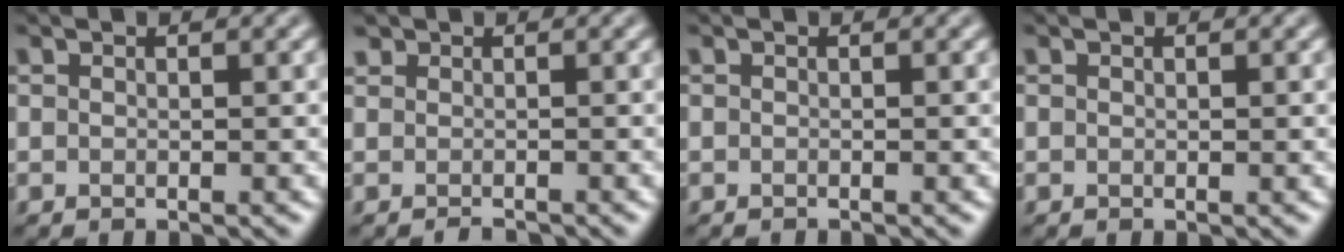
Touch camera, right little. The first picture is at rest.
{"total": 0.9, "force": [-0.4, 0.8, 0.2], "torque": [0.004, 0.001, -0.013]}
{"total": 0.7, "force": [-0.6, 0.1, 0.2], "torque": [0.002, -0.002, -0.010]}
{"total": 0.0}